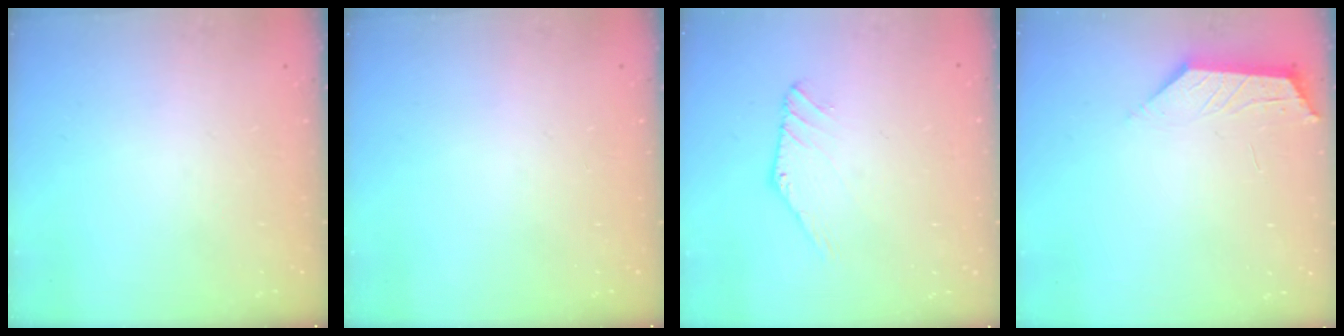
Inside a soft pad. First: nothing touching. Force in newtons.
{"total": 0.0}
{"total": 1.4, "press": 1.4, "slide": 0.0}
{"total": 1.8, "press": 1.7, "slide": 0.4}